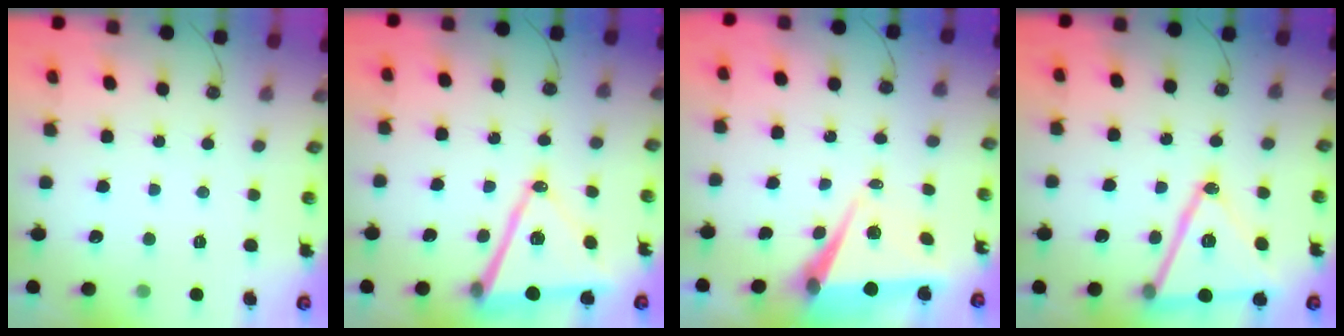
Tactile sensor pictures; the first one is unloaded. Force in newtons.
{"total": 16.0, "press": 15.5, "slide": 3.9}
{"total": 7.5, "press": 6.2, "slide": 4.2}
{"total": 19.0, "press": 18.6, "slide": 3.5}